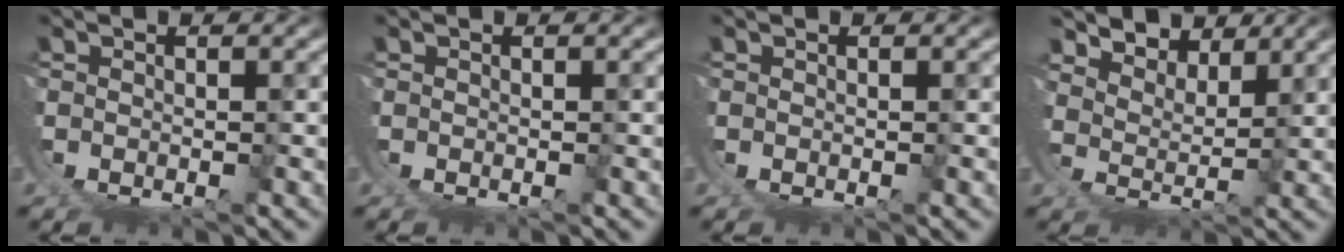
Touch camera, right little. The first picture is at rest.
{"total": 0.0}
{"total": 0.0}
{"total": 5.4, "force": [3.8, 2.4, 3.1], "torque": [-0.055, -0.011, 0.060]}